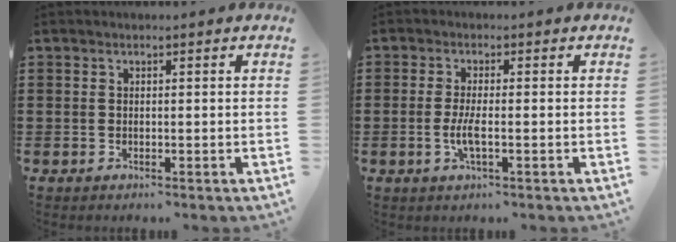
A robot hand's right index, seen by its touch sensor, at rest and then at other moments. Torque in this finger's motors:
{"motor_torque": [2.14, 0.00, 0.32, 0.08]}